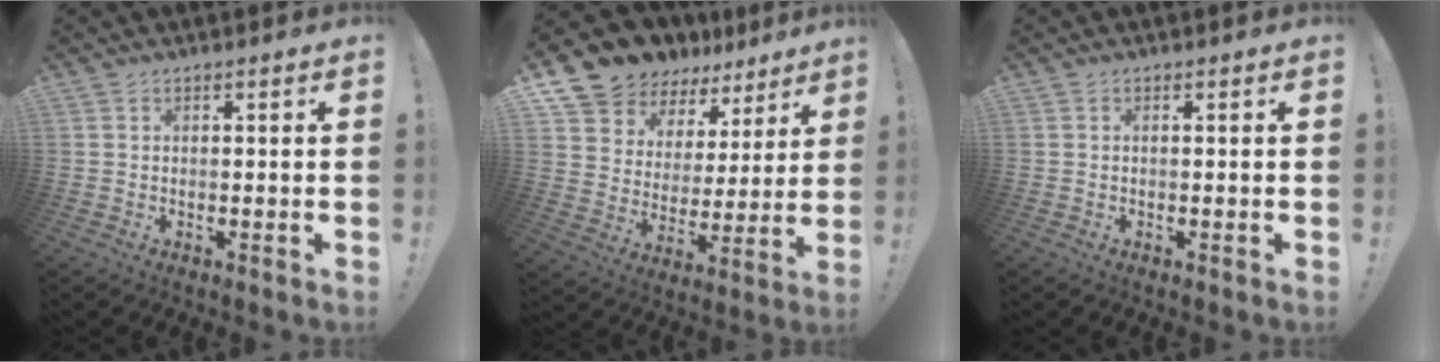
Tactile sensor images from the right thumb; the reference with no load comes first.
{"total": 11.7, "force": [10.3, 5.4, 1.0], "torque": [-0.041, -0.094, 0.196]}
{"total": 0.0}